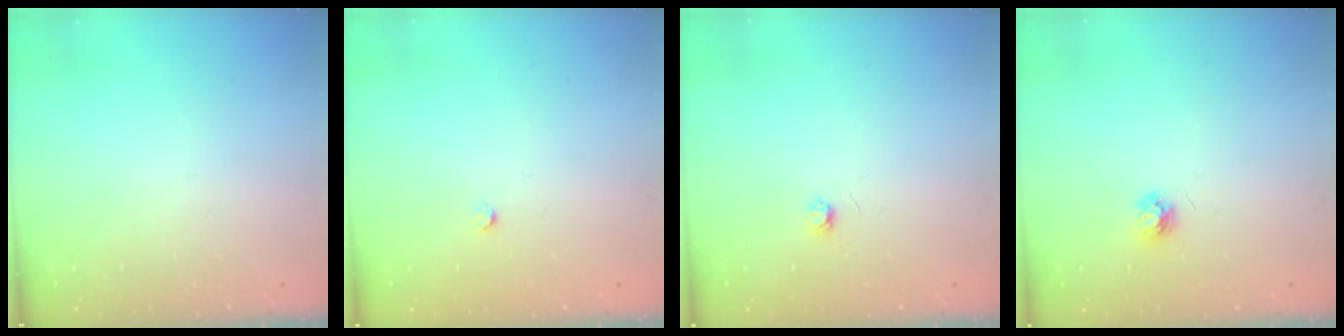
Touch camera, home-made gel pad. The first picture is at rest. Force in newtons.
{"total": 2.4, "press": 2.4, "slide": 0.3}
{"total": 2.9, "press": 2.9, "slide": 0.3}
{"total": 4.2, "press": 4.2, "slide": 0.3}